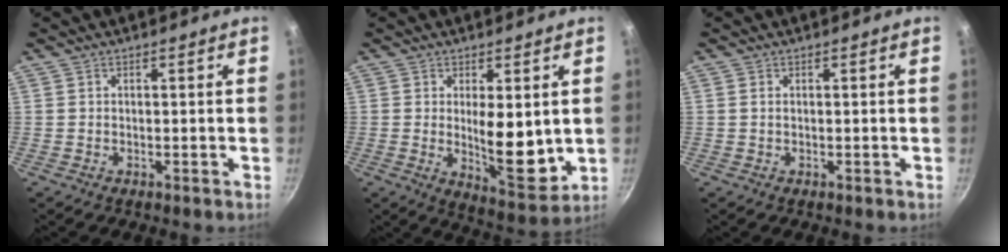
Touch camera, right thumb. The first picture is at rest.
{"total": 11.3, "force": [0.8, 4.6, 10.3], "torque": [-0.134, -0.036, 0.027]}
{"total": 0.6, "force": [0.1, 0.3, 0.5], "torque": [-0.010, 0.001, 0.002]}